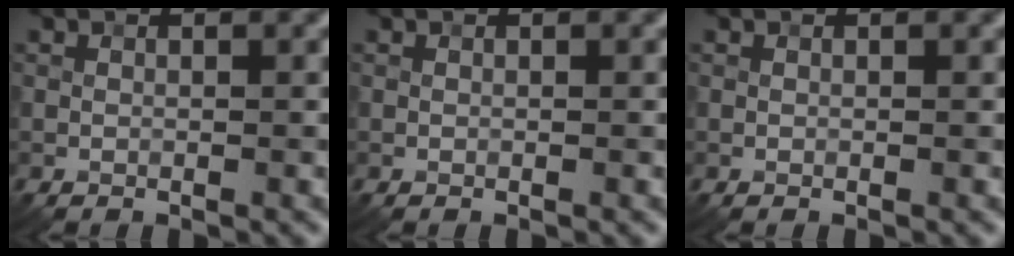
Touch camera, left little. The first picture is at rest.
{"total": 0.0}
{"total": 0.0}